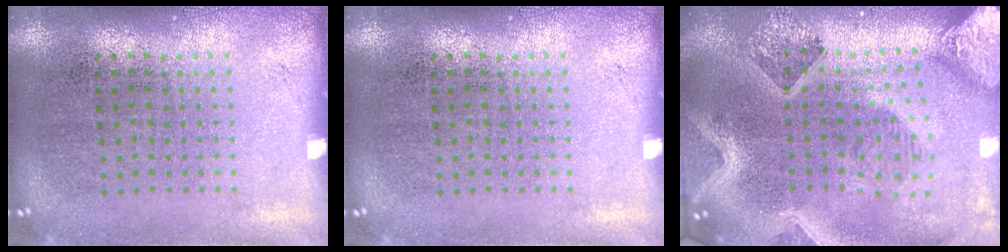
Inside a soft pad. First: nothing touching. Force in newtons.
{"total": 0.0}
{"total": 4.1, "press": 3.2, "slide": 2.7}